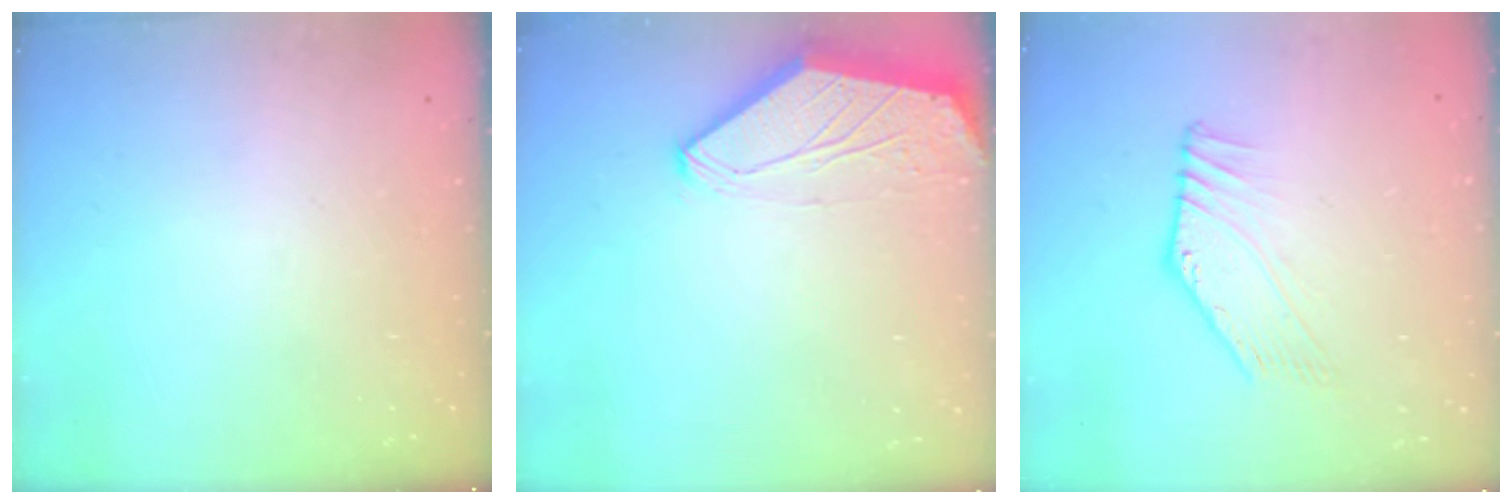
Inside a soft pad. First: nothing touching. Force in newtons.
{"total": 0.0}
{"total": 1.7, "press": 1.7, "slide": 0.4}